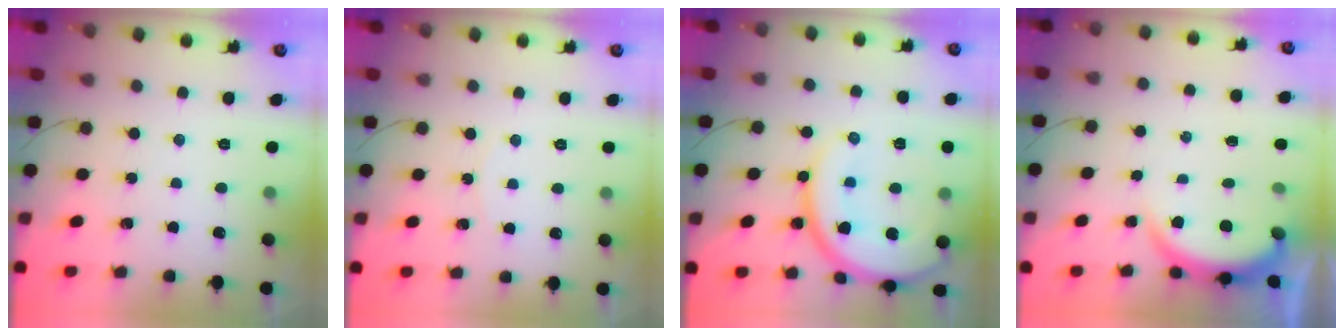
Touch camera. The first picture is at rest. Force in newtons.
{"total": 3.9, "press": 3.1, "slide": 2.4}
{"total": 17.6, "press": 17.6, "slide": 1.5}
{"total": 4.6, "press": 4.6, "slide": 0.4}